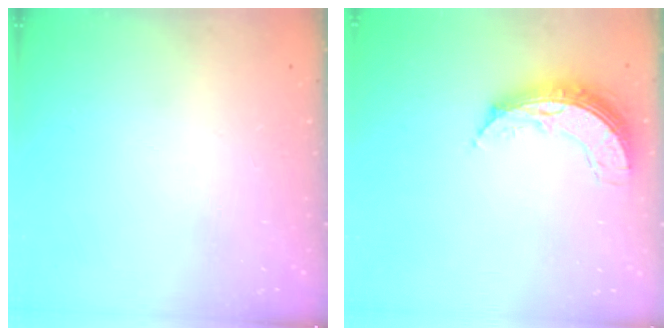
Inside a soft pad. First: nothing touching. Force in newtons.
{"total": 8.6, "press": 8.6, "slide": 0.7}